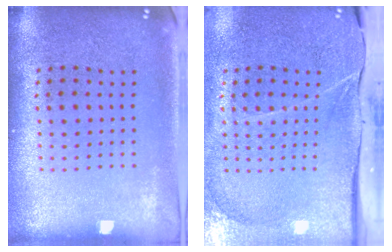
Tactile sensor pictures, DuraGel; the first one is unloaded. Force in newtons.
{"total": 4.4, "press": 3.5, "slide": 2.6}